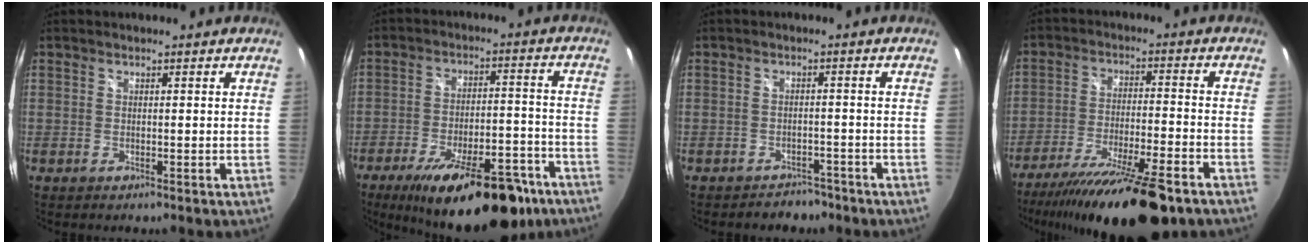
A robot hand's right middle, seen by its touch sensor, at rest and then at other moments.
{"total": 22.2, "force": [-15.4, 6.9, 14.5], "torque": [-0.227, -0.025, -0.216]}
{"total": 4.3, "force": [-3.8, 1.8, 0.5], "torque": [-0.011, 0.003, -0.052]}
{"total": 20.2, "force": [-15.8, 2.5, 12.4], "torque": [-0.229, -0.046, -0.254]}